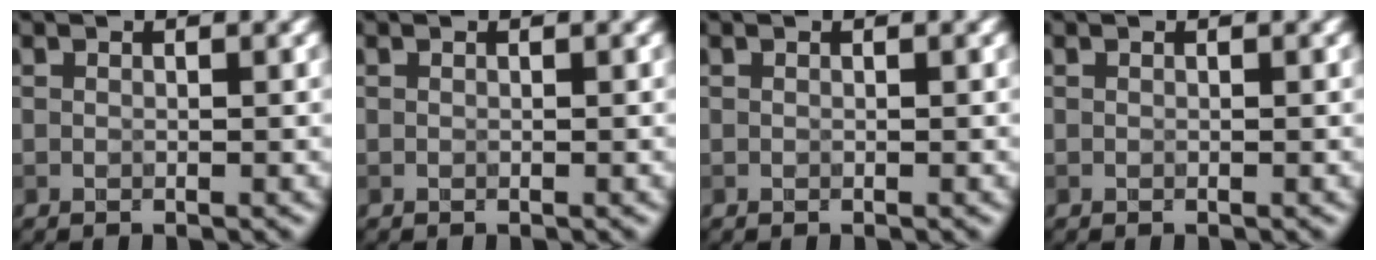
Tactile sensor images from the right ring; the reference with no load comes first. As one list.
[{"total": 0.0}, {"total": 0.0}, {"total": 0.0}]